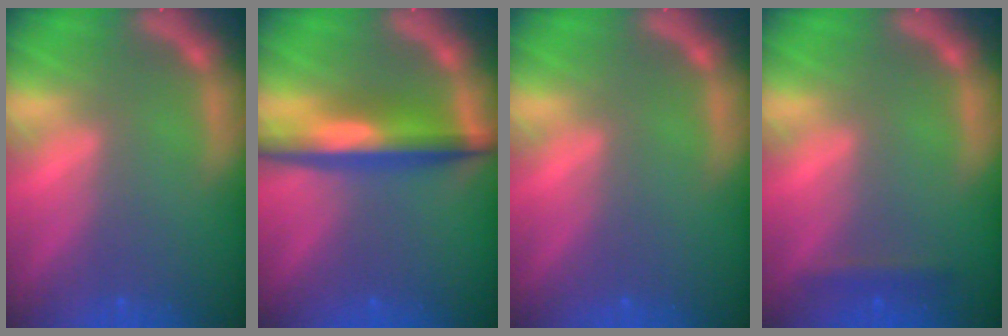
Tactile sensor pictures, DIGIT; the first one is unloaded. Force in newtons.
{"total": 6.0}
{"total": 0.0}
{"total": 1.4}